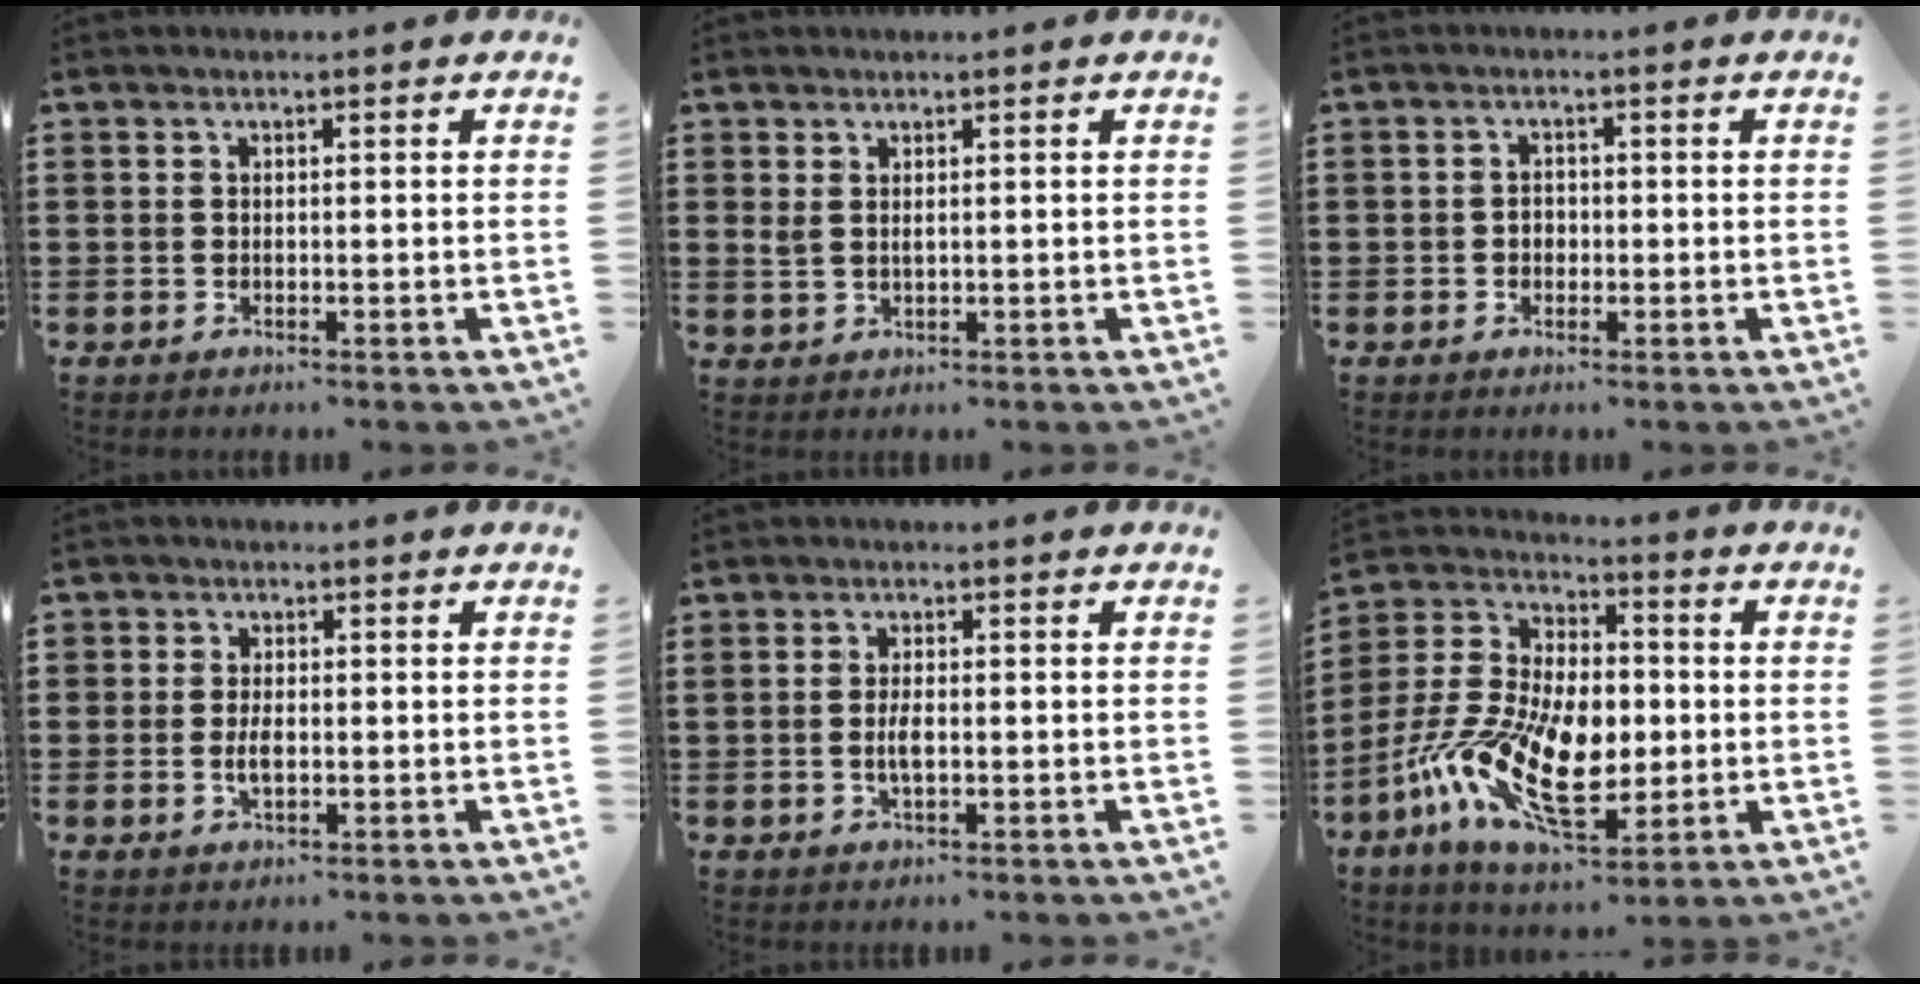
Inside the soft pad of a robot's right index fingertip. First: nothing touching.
{"total": 1.4, "force": [0.7, 0.5, 1.1], "torque": [-0.024, 0.003, 0.012]}
{"total": 1.5, "force": [-0.4, 1.2, 0.8], "torque": [-0.017, 0.003, -0.010]}
{"total": 2.2, "force": [-0.4, 1.4, 1.6], "torque": [-0.031, -0.001, -0.005]}
{"total": 2.8, "force": [-0.3, 0.9, 2.6], "torque": [-0.057, -0.006, -0.006]}
{"total": 15.0, "force": [-3.4, 8.0, 12.2], "torque": [-0.292, -0.006, -0.066]}